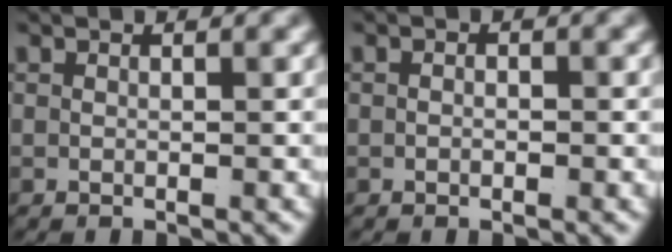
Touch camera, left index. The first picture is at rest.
{"total": 0.6, "force": [-0.4, 0.3, 0.4], "torque": [-0.008, -0.002, -0.008]}